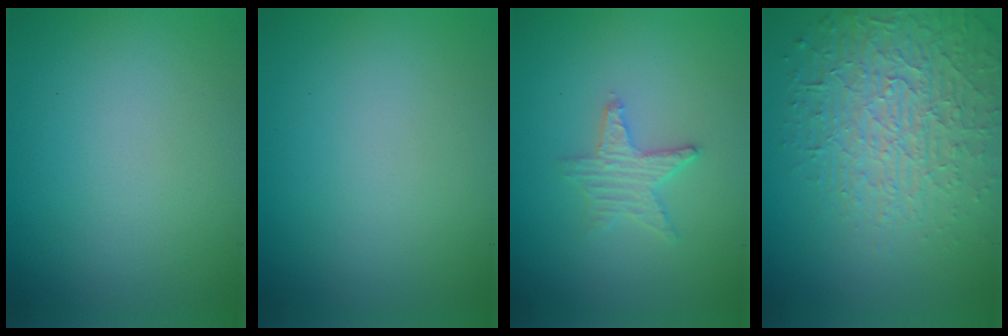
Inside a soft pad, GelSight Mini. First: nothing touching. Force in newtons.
{"total": 0.0}
{"total": 2.3, "press": 2.2, "slide": 0.4}
{"total": 5.5, "press": 4.5, "slide": 3.2}